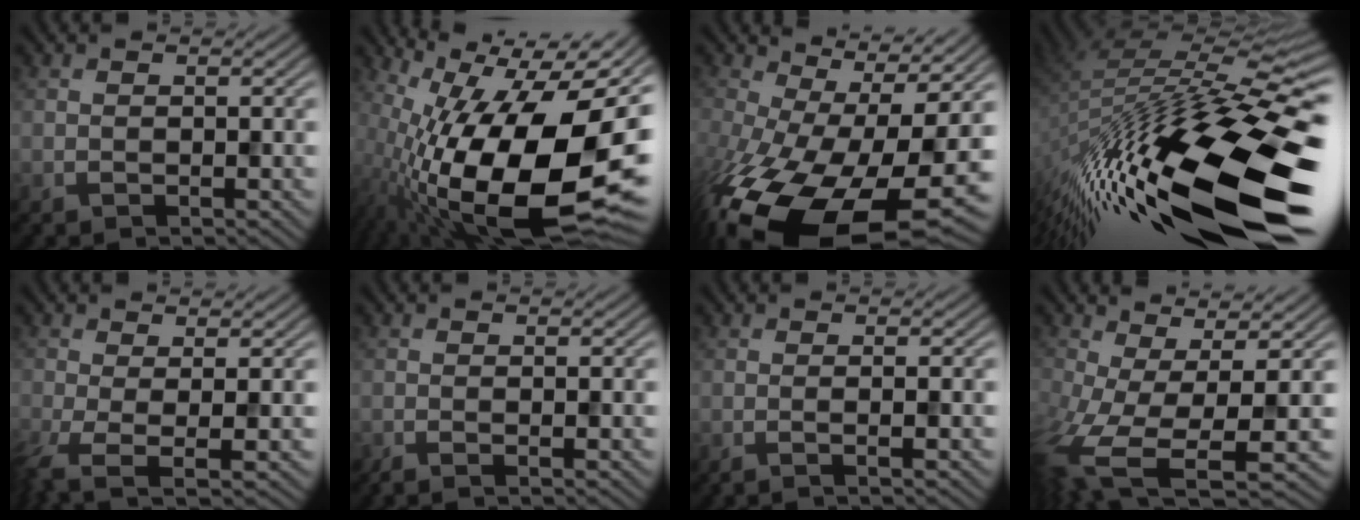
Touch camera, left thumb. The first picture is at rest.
{"total": 19.5, "force": [-3.3, 8.9, 17.0], "torque": [-0.284, -0.016, -0.049]}
{"total": 18.8, "force": [-6.7, 10.0, 14.5], "torque": [-0.289, -0.069, -0.078]}
{"total": 19.4, "force": [-8.4, 6.9, 16.1], "torque": [-0.313, -0.025, -0.140]}
{"total": 4.2, "force": [-0.9, 1.4, 3.8], "torque": [-0.090, -0.015, -0.014]}
{"total": 1.4, "force": [-0.5, 0.4, 1.2], "torque": [-0.014, 0.002, -0.015]}
{"total": 2.1, "force": [-0.4, 0.5, 2.0], "torque": [-0.023, 0.006, -0.013]}
{"total": 9.2, "force": [-2.4, 3.7, 8.0], "torque": [-0.193, -0.036, -0.027]}